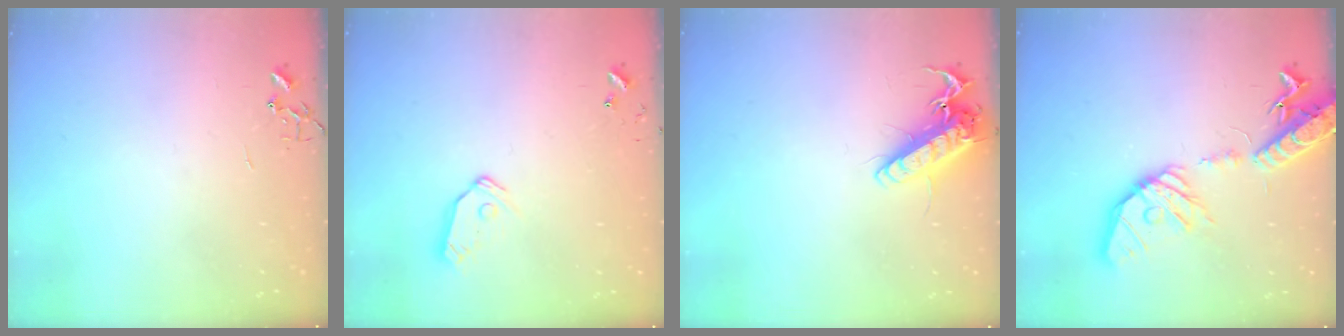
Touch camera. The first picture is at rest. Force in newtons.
{"total": 8.1, "press": 8.1, "slide": 0.7}
{"total": 13.8, "press": 13.7, "slide": 1.9}
{"total": 22.7, "press": 22.4, "slide": 3.7}